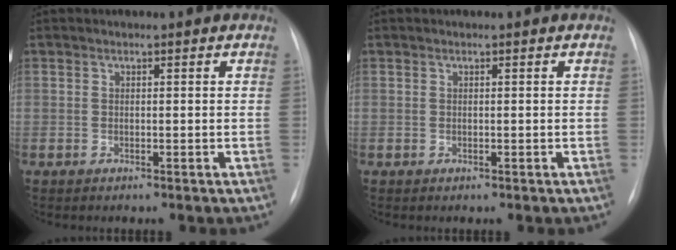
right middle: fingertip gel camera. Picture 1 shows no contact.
{"total": 0.0}